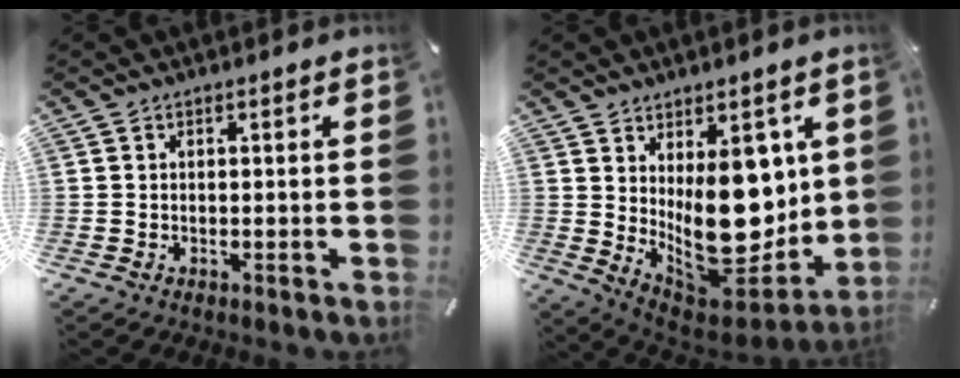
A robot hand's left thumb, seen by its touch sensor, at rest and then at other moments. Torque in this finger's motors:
{"motor_torque": [1.18, 2.52, 1.99, -0.77, 0.61]}